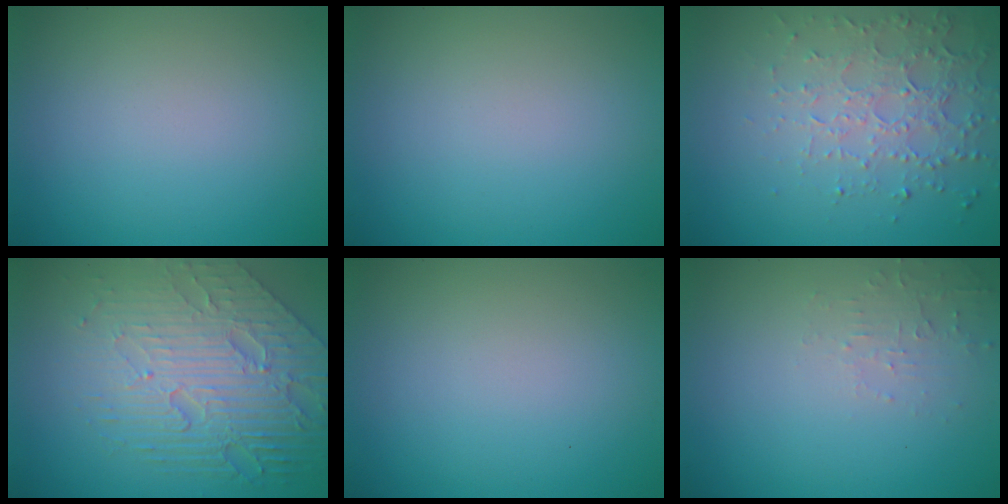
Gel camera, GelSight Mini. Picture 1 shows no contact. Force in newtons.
{"total": 0.0}
{"total": 4.5, "press": 3.3, "slide": 3.1}
{"total": 8.4, "press": 5.7, "slide": 6.2}
{"total": 0.0}
{"total": 1.5, "press": 1.5, "slide": 0.3}